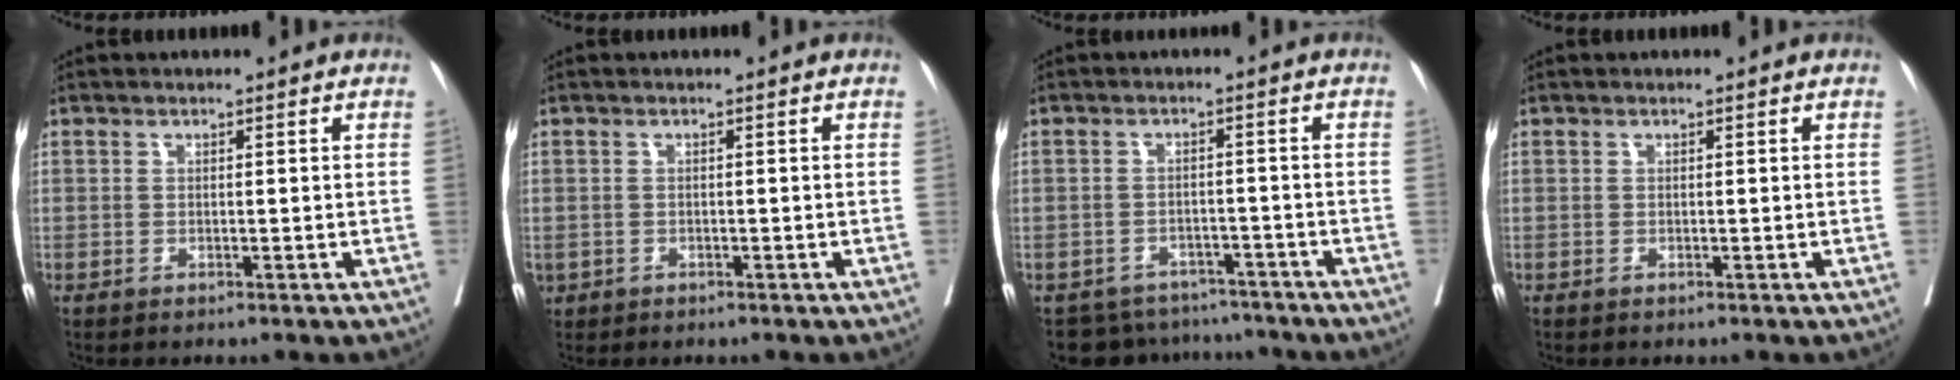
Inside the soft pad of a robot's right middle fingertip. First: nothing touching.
{"total": 2.0, "force": [-1.0, 1.6, 0.7], "torque": [-0.023, -0.003, -0.011]}
{"total": 8.4, "force": [-7.6, 3.5, -0.1], "torque": [0.003, 0.015, -0.095]}
{"total": 0.0}